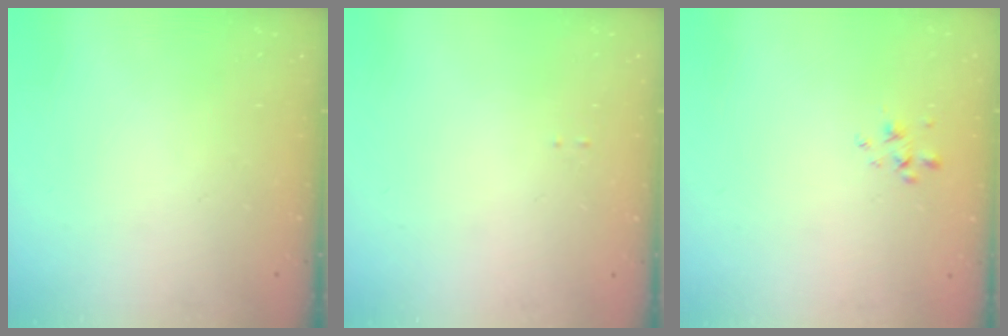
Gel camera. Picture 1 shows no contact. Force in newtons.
{"total": 0.0}
{"total": 1.4, "press": 1.3, "slide": 0.6}